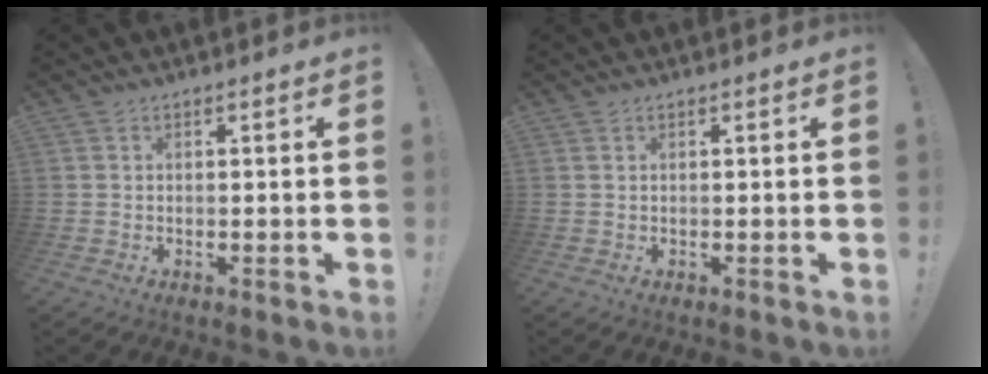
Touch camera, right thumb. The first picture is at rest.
{"total": 0.0}